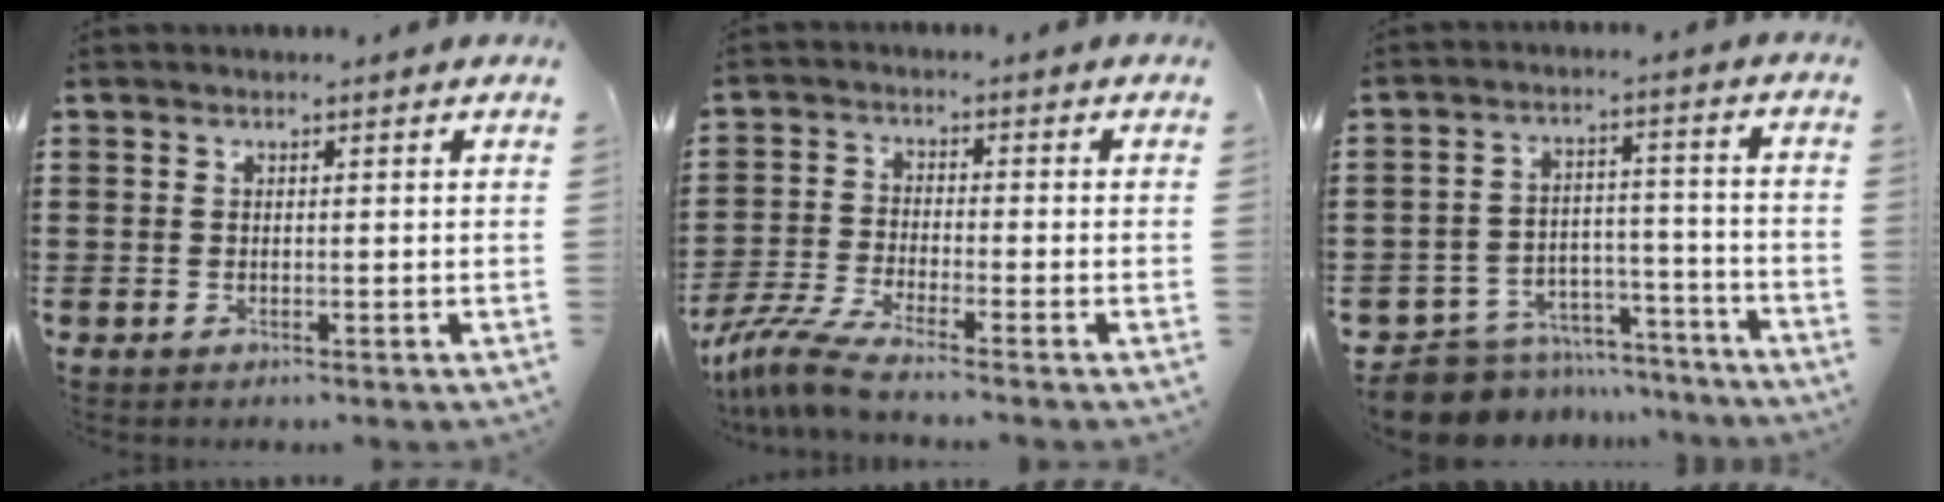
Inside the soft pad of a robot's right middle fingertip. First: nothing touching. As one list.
[{"total": 5.1, "force": [-4.3, 0.1, 2.8], "torque": [-0.085, -0.023, -0.091]}, {"total": 8.2, "force": [-7.8, 2.3, 0.9], "torque": [-0.019, 0.026, -0.152]}]